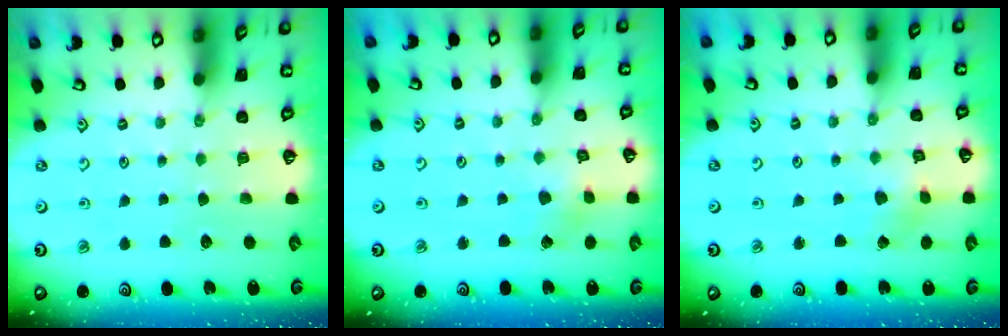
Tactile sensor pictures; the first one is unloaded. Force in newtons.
{"total": 2.2, "press": 2.2, "slide": 0.2}
{"total": 2.0, "press": 2.0, "slide": 0.3}